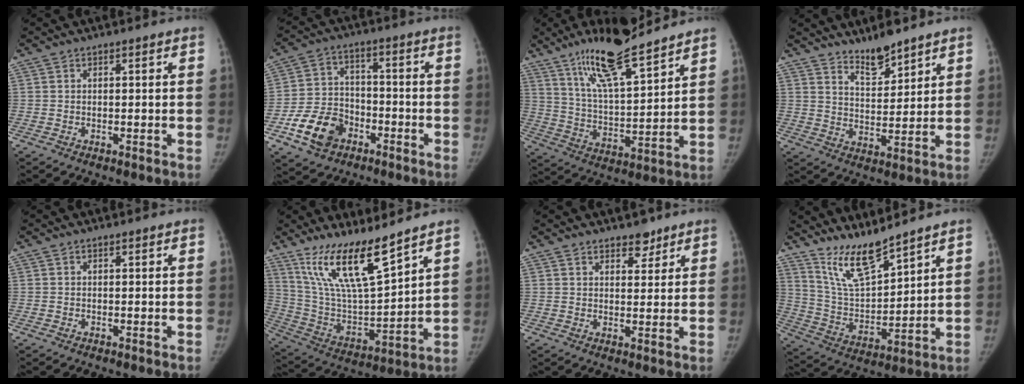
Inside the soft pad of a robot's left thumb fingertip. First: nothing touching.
{"total": 11.5, "force": [-5.7, 8.4, 5.4], "torque": [-0.077, 0.031, -0.099]}
{"total": 16.5, "force": [12.4, 3.1, 10.5], "torque": [-0.169, -0.068, 0.226]}
{"total": 6.8, "force": [5.8, 1.7, 3.0], "torque": [-0.038, -0.052, 0.108]}
{"total": 0.0}
{"total": 16.7, "force": [12.1, 3.1, 11.1], "torque": [-0.188, -0.071, 0.242]}
{"total": 3.7, "force": [2.8, 1.8, 1.5], "torque": [-0.001, -0.019, 0.043]}
{"total": 11.0, "force": [9.4, 1.7, 5.4], "torque": [-0.091, -0.071, 0.193]}